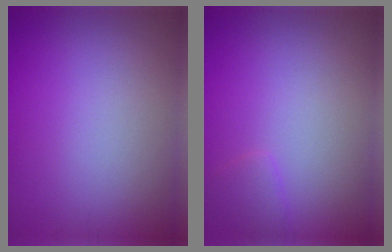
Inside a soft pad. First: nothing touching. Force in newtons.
{"total": 1.2, "press": 1.2, "slide": 0.1}